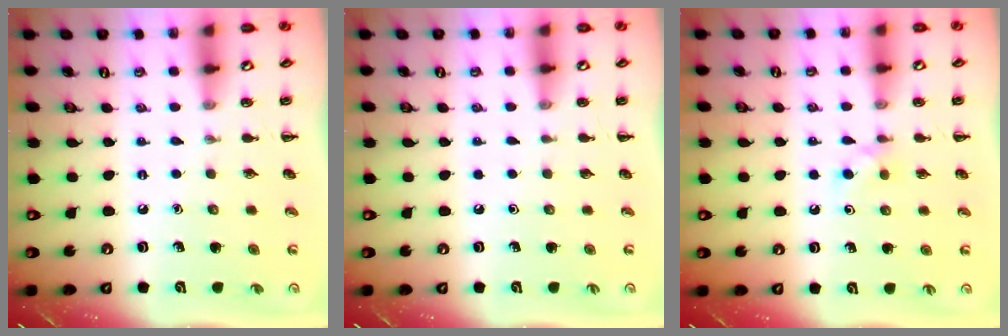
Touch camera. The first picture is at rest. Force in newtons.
{"total": 0.0}
{"total": 3.8, "press": 3.6, "slide": 1.1}